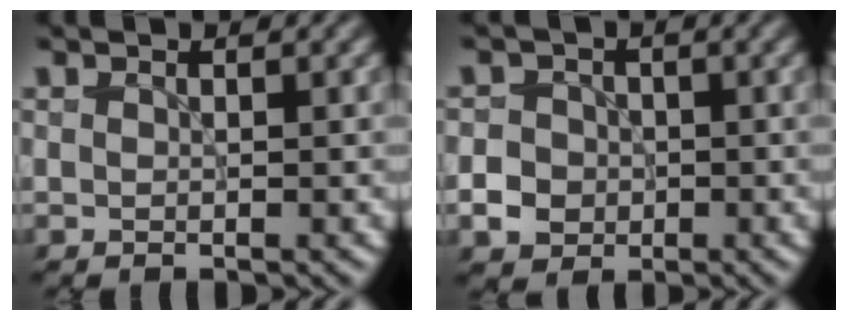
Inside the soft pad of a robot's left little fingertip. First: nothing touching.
{"total": 3.9, "force": [-1.1, 3.6, 1.2], "torque": [-0.003, 0.002, -0.033]}